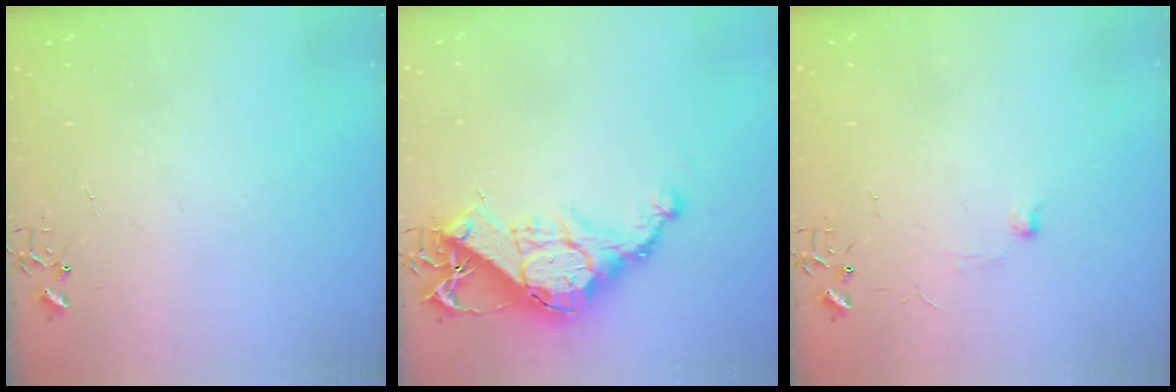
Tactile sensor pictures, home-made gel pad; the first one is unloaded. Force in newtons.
{"total": 15.7, "press": 15.7, "slide": 1.1}
{"total": 4.4, "press": 4.3, "slide": 0.6}